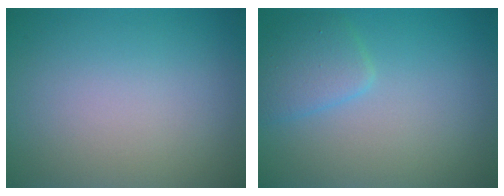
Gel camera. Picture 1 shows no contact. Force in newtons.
{"total": 2.4, "press": 2.4, "slide": 0.0}